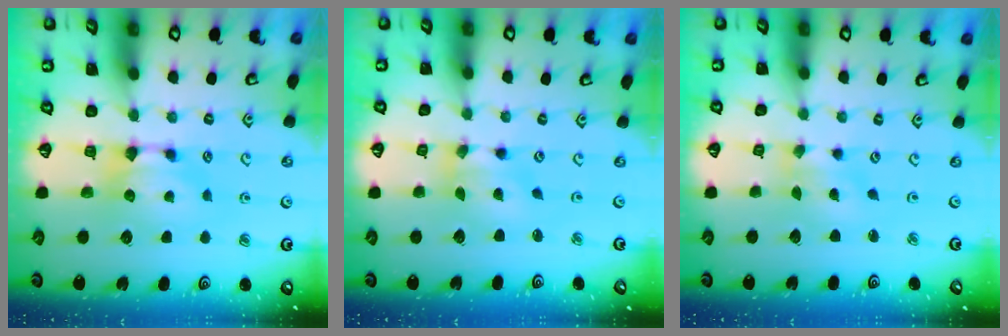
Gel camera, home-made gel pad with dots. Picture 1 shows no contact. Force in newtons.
{"total": 2.7, "press": 2.3, "slide": 1.4}
{"total": 1.7, "press": 1.3, "slide": 1.0}